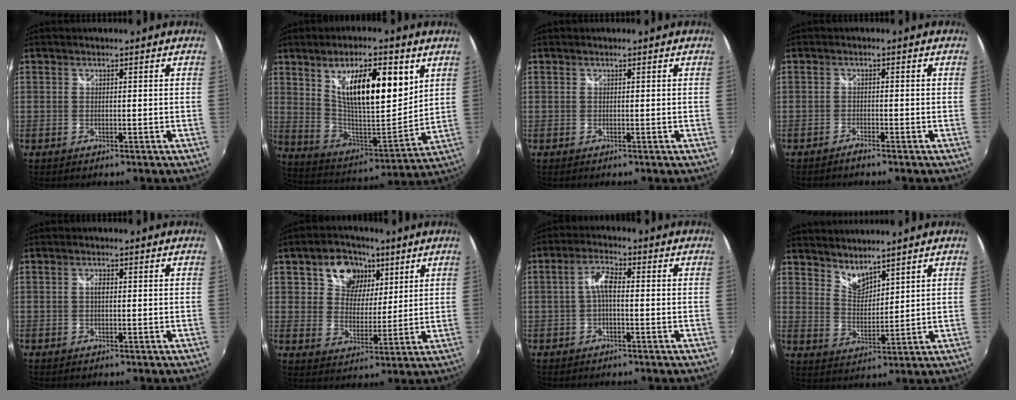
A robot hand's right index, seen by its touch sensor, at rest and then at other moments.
{"total": 18.9, "force": [8.1, 6.5, 15.8], "torque": [-0.255, -0.002, 0.148]}
{"total": 0.0}
{"total": 1.3, "force": [-1.3, 0.1, 0.4], "torque": [-0.014, -0.003, -0.026]}
{"total": 1.0, "force": [0.0, 0.5, 0.9], "torque": [-0.017, 0.004, -0.002]}
{"total": 11.1, "force": [5.3, 8.4, 5.0], "torque": [-0.100, 0.018, 0.091]}
{"total": 4.0, "force": [-0.6, 1.3, 3.7], "torque": [-0.076, 0.013, -0.012]}
{"total": 5.4, "force": [4.9, 1.4, 1.7], "torque": [-0.021, -0.004, 0.090]}